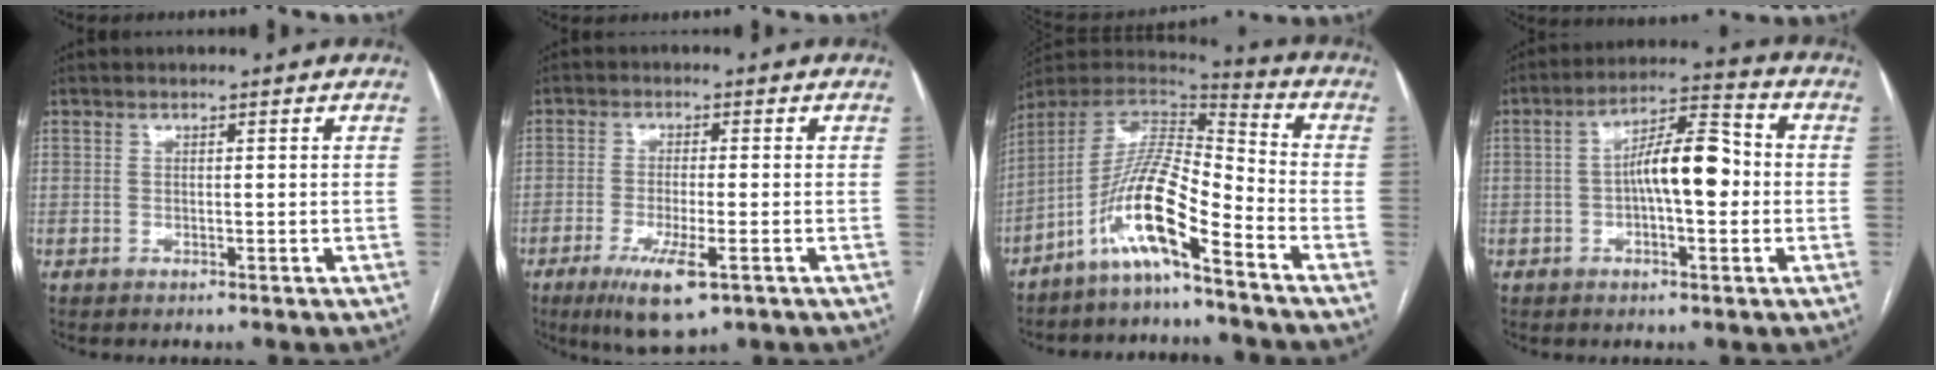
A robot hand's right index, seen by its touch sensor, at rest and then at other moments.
{"total": 7.8, "force": [-3.9, 1.3, 6.6], "torque": [-0.125, -0.020, -0.061]}
{"total": 12.4, "force": [-7.2, 1.1, 10.0], "torque": [-0.197, 0.010, -0.139]}
{"total": 9.6, "force": [-0.6, 2.8, 9.2], "torque": [-0.161, 0.028, -0.012]}